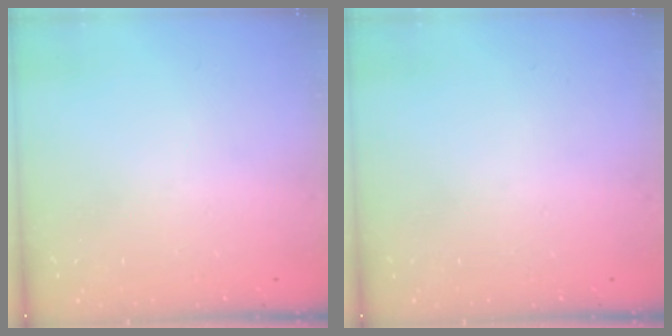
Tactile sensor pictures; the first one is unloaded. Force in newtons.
{"total": 0.0}